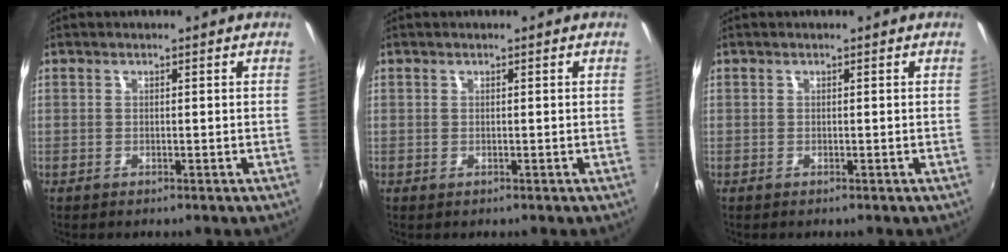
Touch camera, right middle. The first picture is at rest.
{"total": 0.0}
{"total": 0.0}